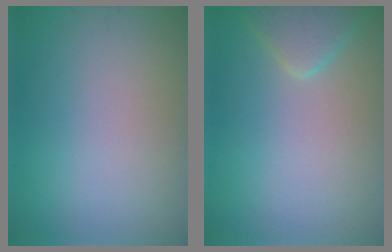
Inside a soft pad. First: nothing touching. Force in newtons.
{"total": 2.5, "press": 2.5, "slide": 0.2}